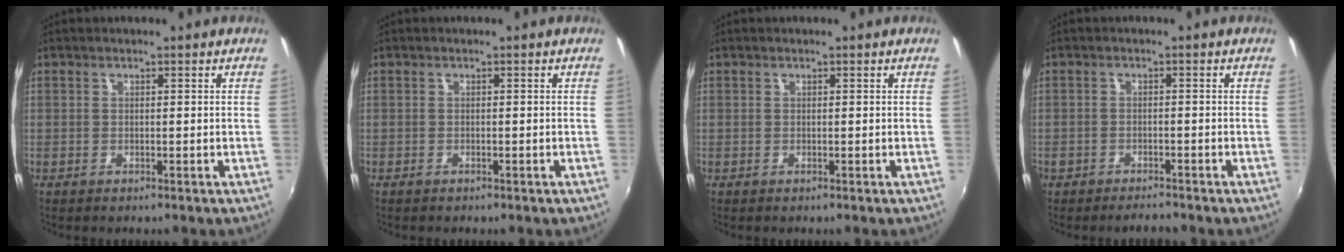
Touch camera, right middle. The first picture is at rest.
{"total": 1.0, "force": [-0.8, 0.5, 0.4], "torque": [-0.010, -0.002, -0.012]}
{"total": 0.0}
{"total": 2.9, "force": [-2.7, 0.9, 0.8], "torque": [-0.031, -0.007, -0.047]}